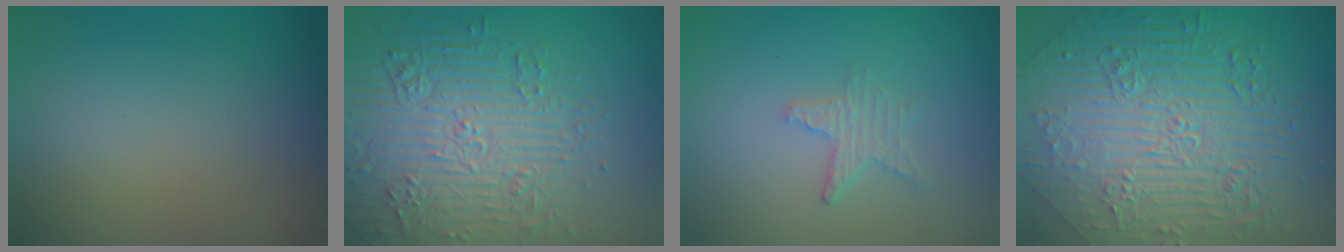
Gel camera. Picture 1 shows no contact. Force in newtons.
{"total": 5.5, "press": 5.3, "slide": 1.4}
{"total": 1.7, "press": 1.6, "slide": 0.4}
{"total": 11.1, "press": 7.5, "slide": 8.2}